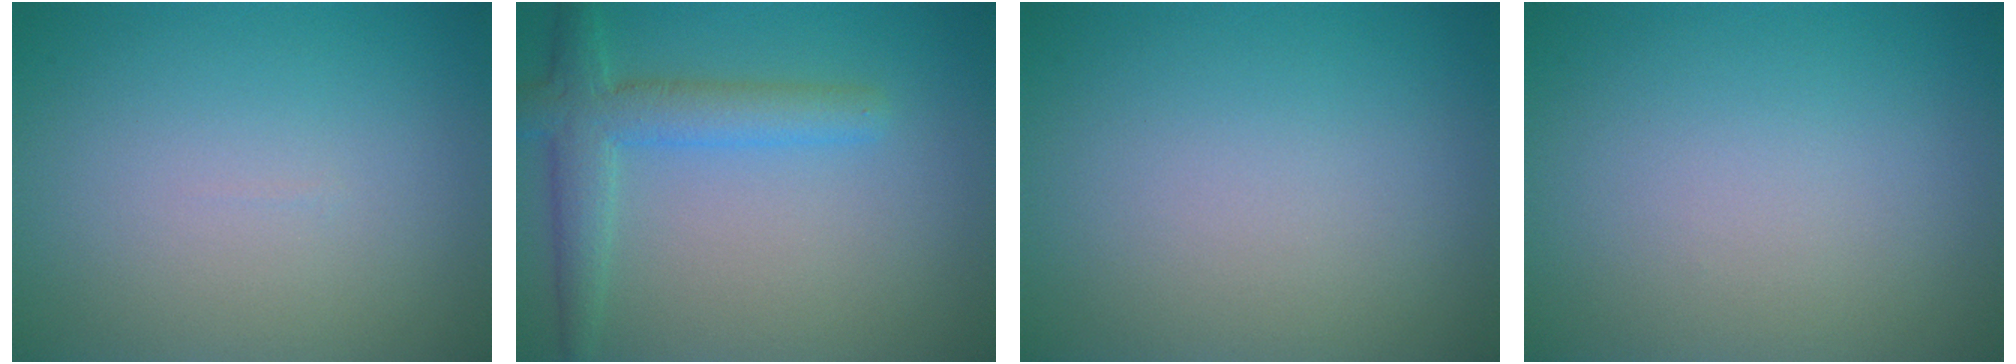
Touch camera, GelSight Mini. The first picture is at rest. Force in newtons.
{"total": 4.1, "press": 4.1, "slide": 0.3}
{"total": 0.0}
{"total": 0.0}